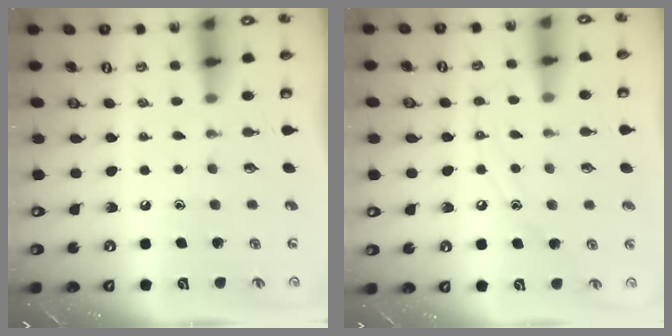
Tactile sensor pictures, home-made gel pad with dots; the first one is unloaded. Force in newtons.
{"total": 8.0, "press": 8.0, "slide": 0.8}